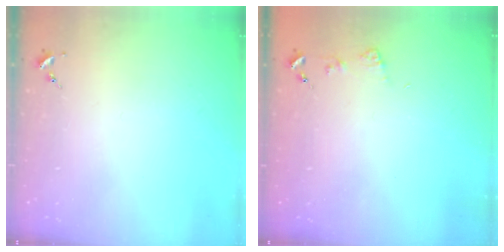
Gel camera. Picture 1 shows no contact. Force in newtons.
{"total": 5.4, "press": 5.4, "slide": 0.5}